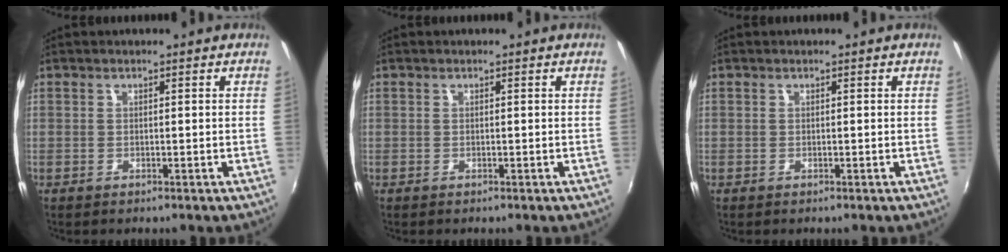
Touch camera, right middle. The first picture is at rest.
{"total": 0.0}
{"total": 0.0}